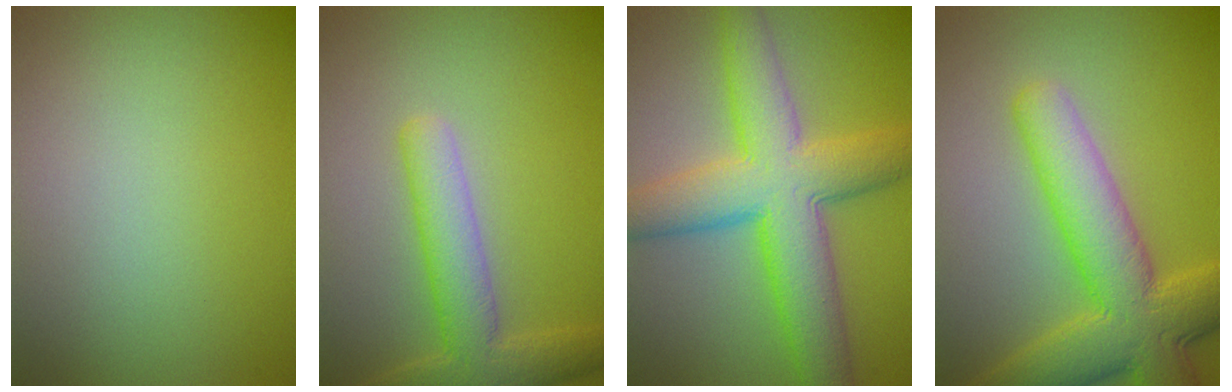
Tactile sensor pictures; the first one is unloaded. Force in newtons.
{"total": 5.1, "press": 5.1, "slide": 0.2}
{"total": 9.5, "press": 9.5, "slide": 0.3}
{"total": 9.0, "press": 9.0, "slide": 0.7}